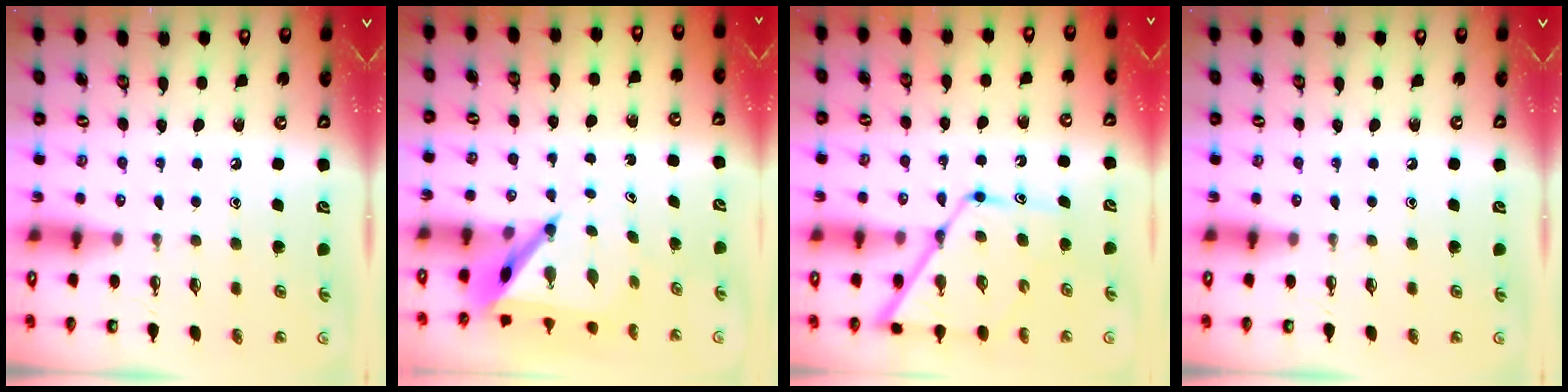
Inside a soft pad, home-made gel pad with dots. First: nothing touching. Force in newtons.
{"total": 5.8, "press": 5.8, "slide": 0.5}
{"total": 13.0, "press": 13.0, "slide": 1.1}
{"total": 0.0}